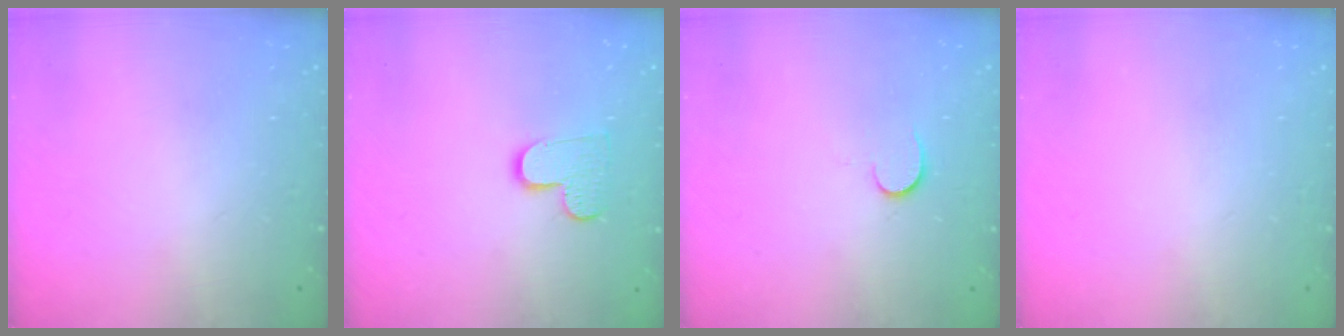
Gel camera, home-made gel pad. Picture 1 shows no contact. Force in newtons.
{"total": 8.2, "press": 8.1, "slide": 0.2}
{"total": 4.0, "press": 4.0, "slide": 0.4}
{"total": 0.0}